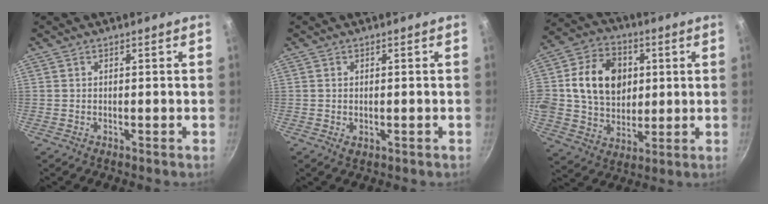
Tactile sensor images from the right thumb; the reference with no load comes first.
{"total": 1.4, "force": [-0.2, 0.8, 1.1], "torque": [-0.017, -0.002, -0.002]}
{"total": 17.5, "force": [2.9, 13.6, 10.7], "torque": [-0.161, 0.012, 0.045]}